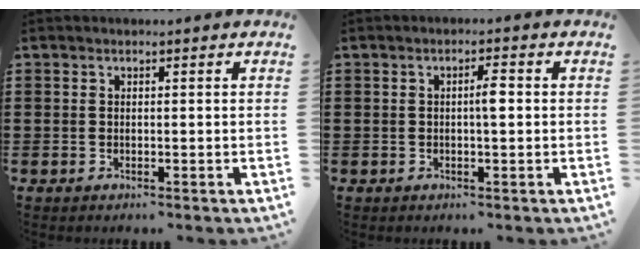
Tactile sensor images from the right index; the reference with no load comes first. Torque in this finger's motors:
{"motor_torque": [0.46, -0.22, 0.12, 0.06]}